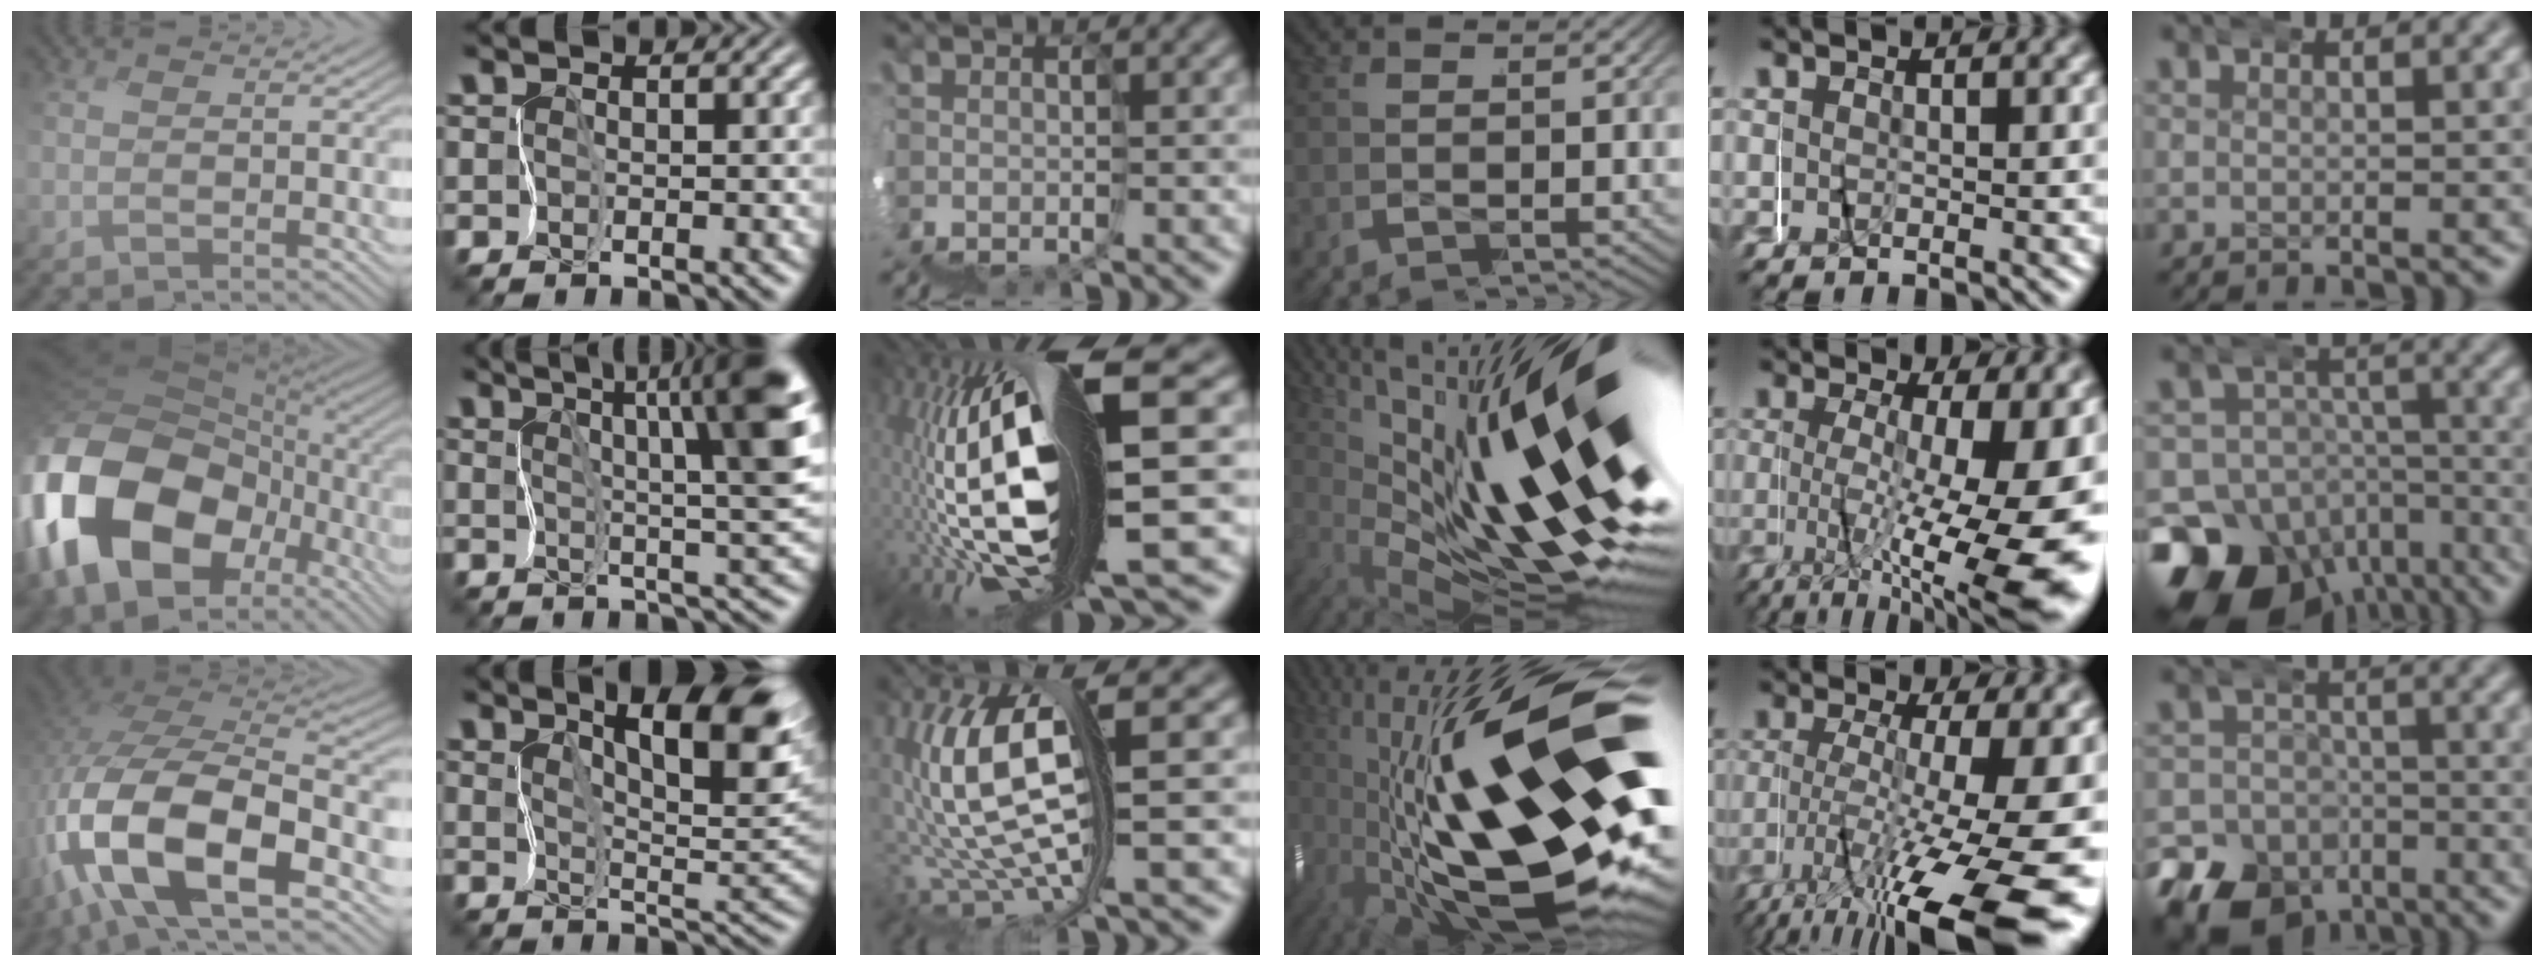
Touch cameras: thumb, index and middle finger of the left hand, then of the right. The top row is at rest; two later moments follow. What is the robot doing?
{"motion": "wrap", "object": "masking tape"}